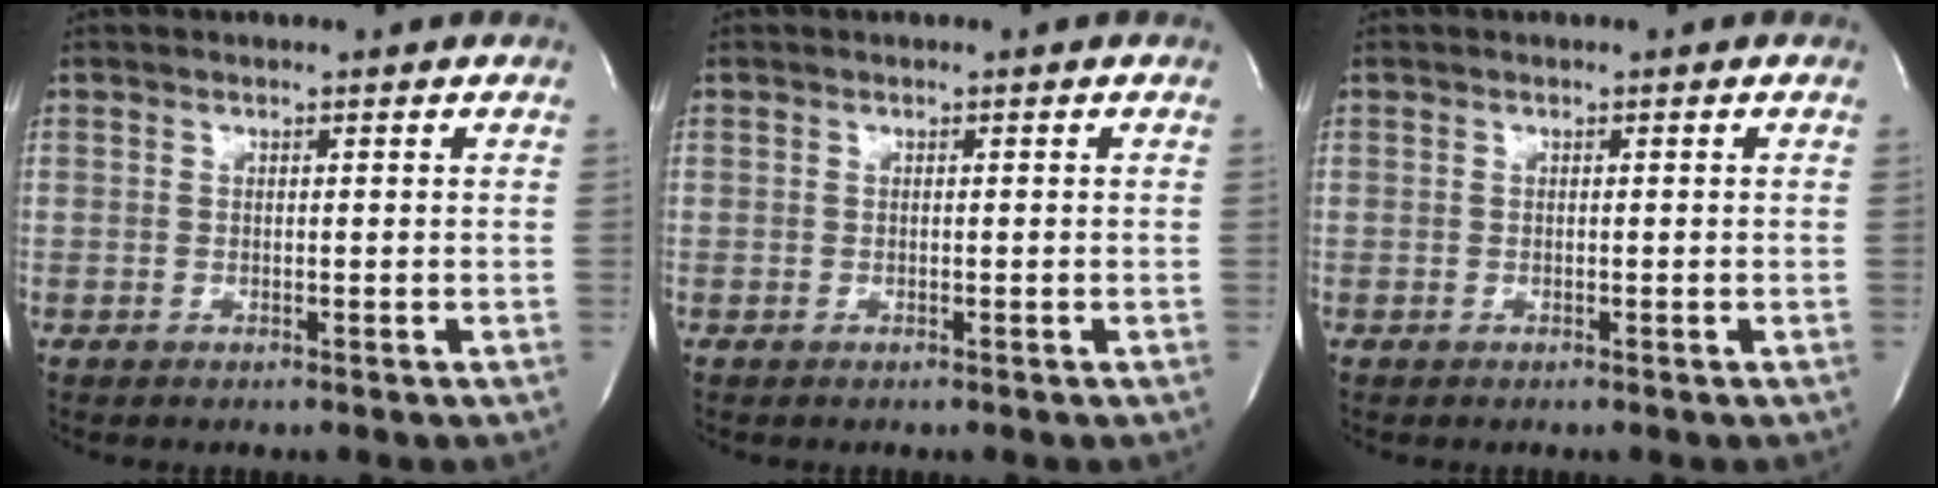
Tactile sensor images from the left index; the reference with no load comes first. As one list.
[{"total": 0.0}, {"total": 0.0}]